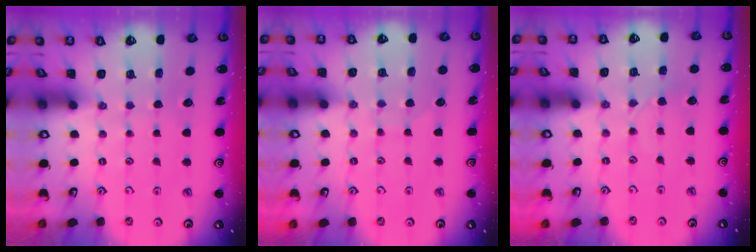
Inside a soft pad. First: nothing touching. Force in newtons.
{"total": 5.6, "press": 5.6, "slide": 0.3}
{"total": 2.0, "press": 2.0, "slide": 0.2}